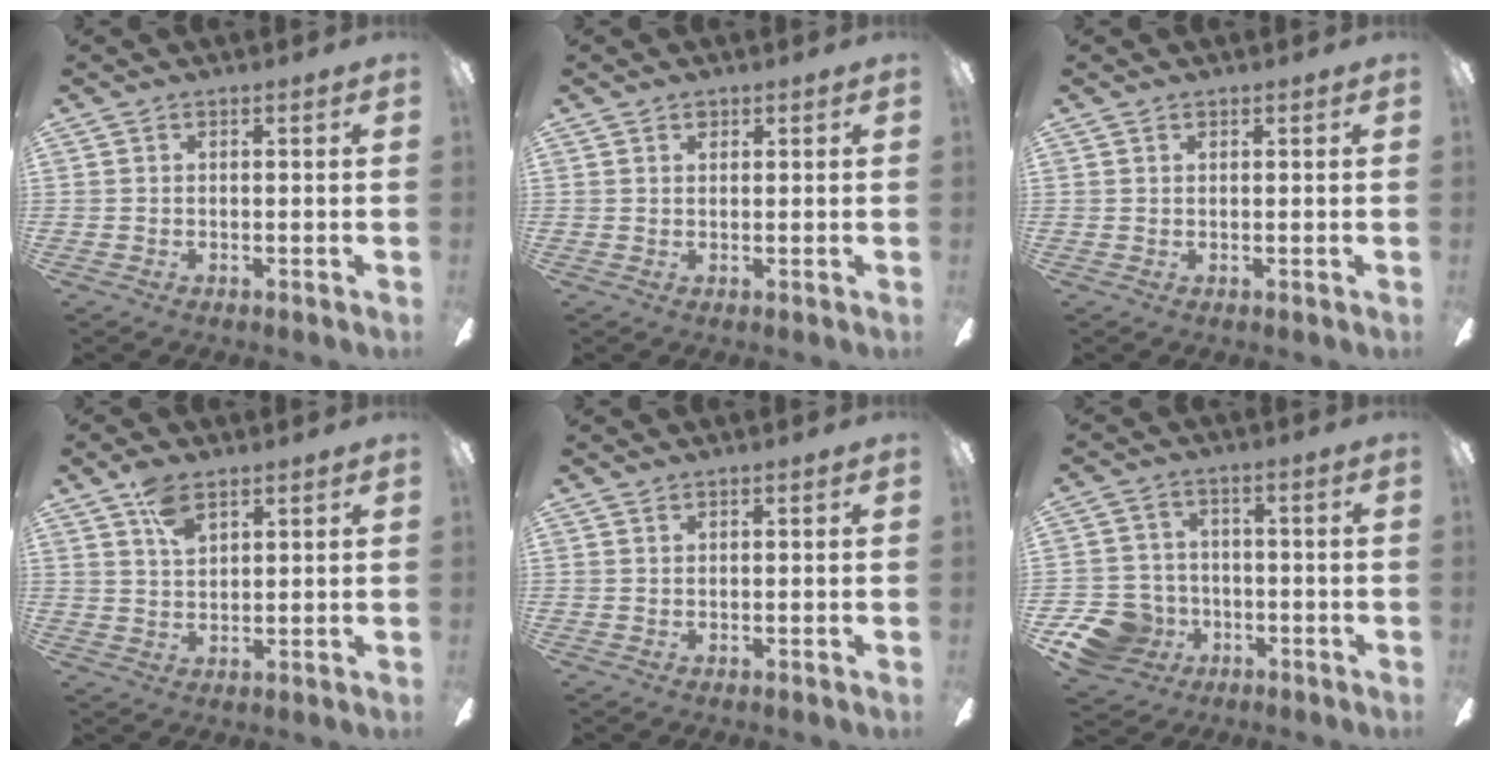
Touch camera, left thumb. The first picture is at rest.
{"total": 1.1, "force": [0.8, 0.7, 0.4], "torque": [-0.001, -0.001, 0.013]}
{"total": 0.5, "force": [0.4, 0.3, 0.2], "torque": [-0.005, 0.001, 0.007]}
{"total": 6.4, "force": [3.9, 3.3, 3.9], "torque": [-0.070, -0.004, 0.070]}
{"total": 0.7, "force": [0.6, 0.3, 0.2], "torque": [-0.006, 0.001, 0.012]}
{"total": 10.6, "force": [-4.6, 8.9, 3.5], "torque": [-0.091, 0.034, -0.080]}